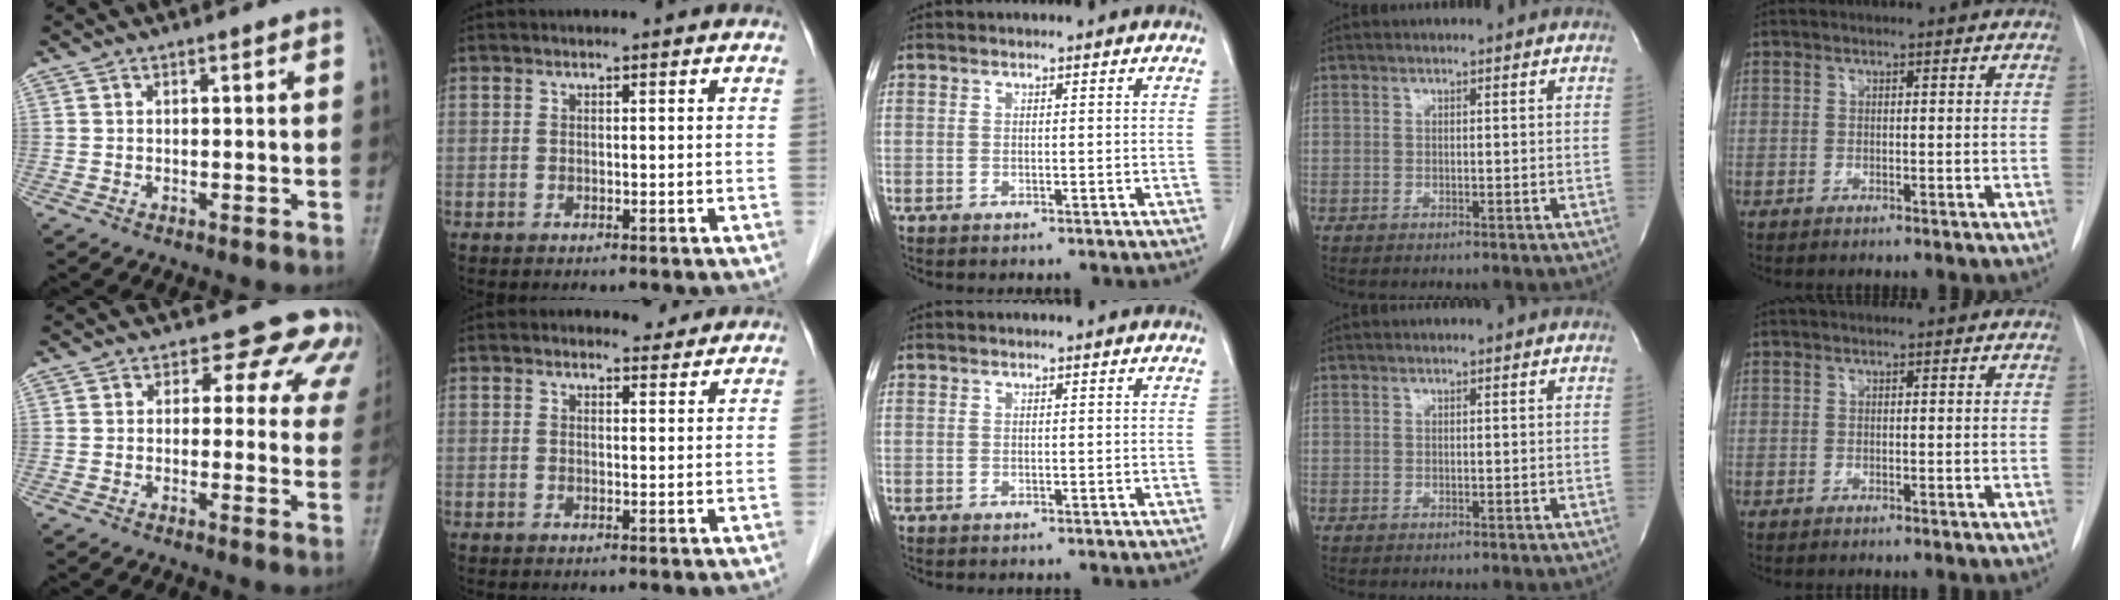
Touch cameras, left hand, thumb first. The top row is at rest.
{"thumb": {"total": 9.4, "force": [6.8, 5.6, 3.3], "torque": [0.017, -0.023, 0.051]}, "index": {"total": 2.3, "force": [2.1, 0.8, 0.0], "torque": [-0.004, -0.004, 0.026]}}